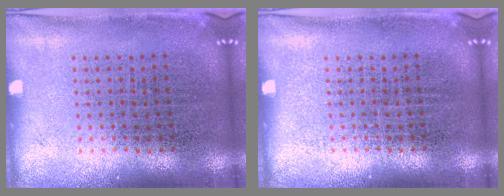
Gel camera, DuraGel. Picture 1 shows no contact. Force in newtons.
{"total": 0.0}